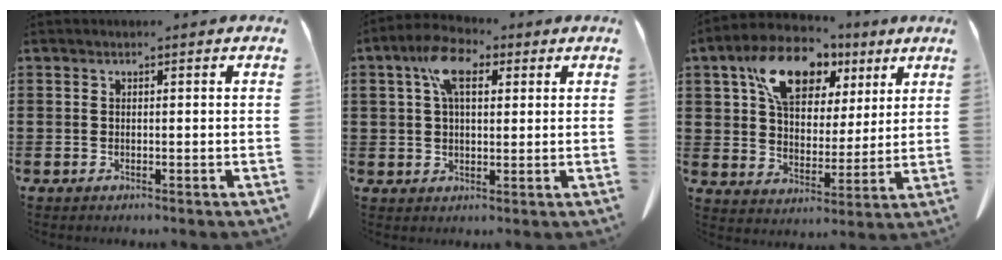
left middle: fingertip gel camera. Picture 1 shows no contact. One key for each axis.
{"total": 7.3, "fx": 3.3, "fy": 3.5, "fz": 5.5, "tx": -0.120, "ty": 0.016, "tz": 0.058}
{"total": 13.0, "fx": 7.3, "fy": 7.6, "fz": 7.5, "tx": -0.144, "ty": -0.002, "tz": 0.132}